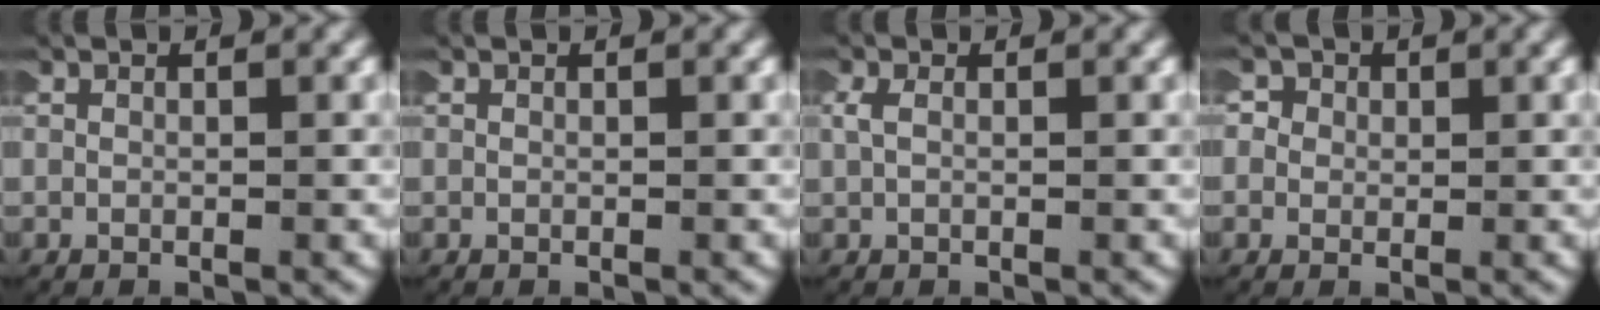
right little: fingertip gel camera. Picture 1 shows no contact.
{"total": 0.0}
{"total": 0.8, "force": [0.5, 0.3, 0.6], "torque": [-0.015, 0.003, 0.009]}
{"total": 3.3, "force": [0.4, 3.2, 1.0], "torque": [-0.033, 0.003, -0.006]}